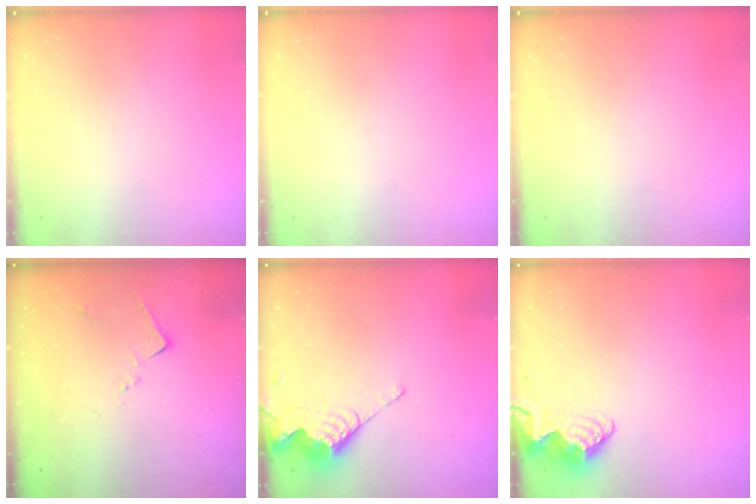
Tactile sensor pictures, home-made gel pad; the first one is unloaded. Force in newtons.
{"total": 0.0}
{"total": 0.0}
{"total": 7.6, "press": 7.6, "slide": 0.1}
{"total": 8.7, "press": 8.6, "slide": 0.2}
{"total": 9.1, "press": 9.1, "slide": 0.5}